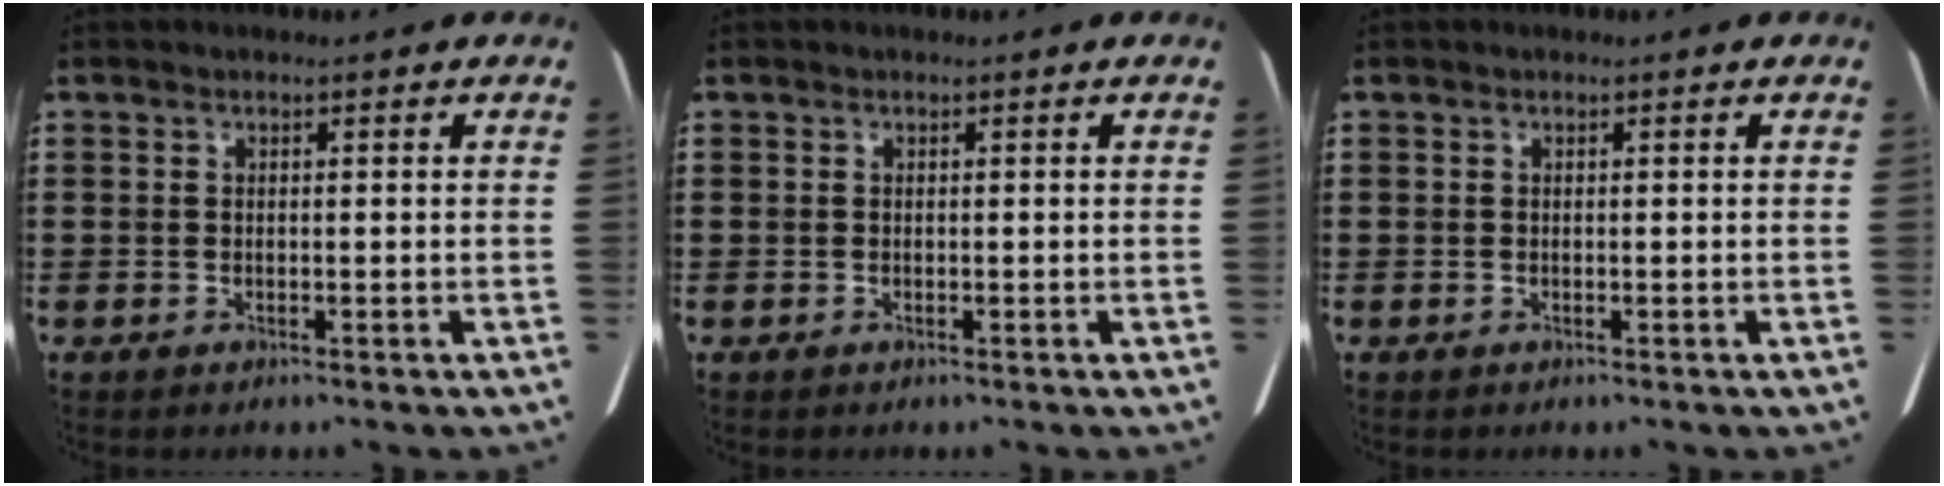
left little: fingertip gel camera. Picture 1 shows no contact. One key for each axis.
{"total": 0.0}
{"total": 0.0}